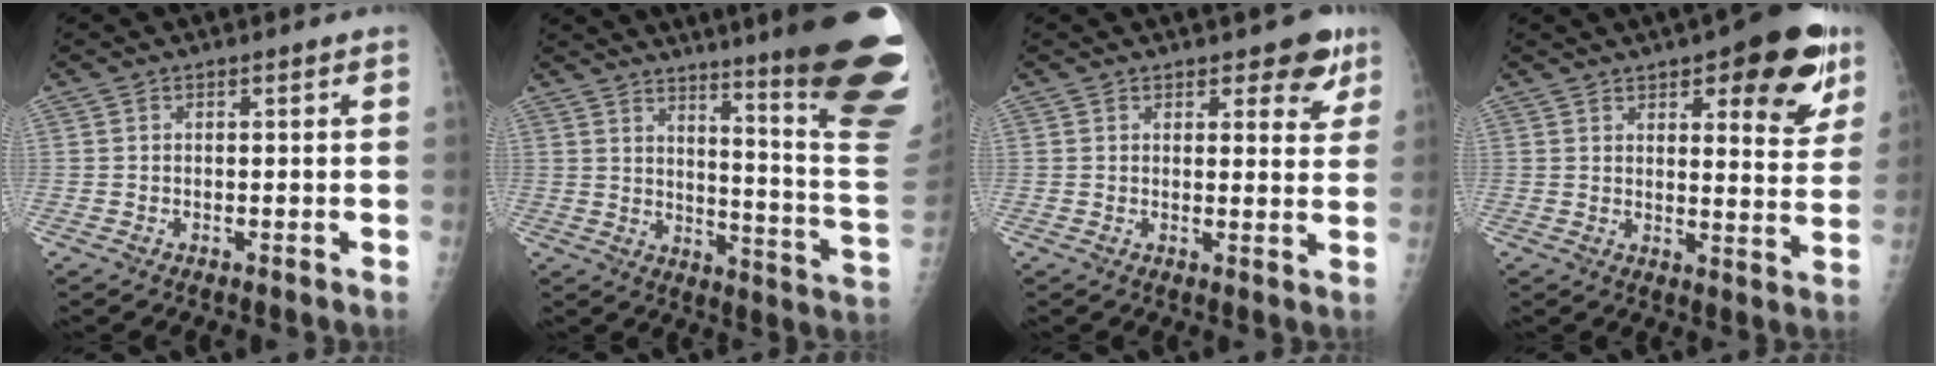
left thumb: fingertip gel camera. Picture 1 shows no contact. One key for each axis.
{"total": 27.4, "fx": 17.8, "fy": 2.4, "fz": 20.8, "tx": -0.199, "ty": -0.116, "tz": 0.233}
{"total": 5.7, "fx": 3.7, "fy": 2.8, "fz": 3.3, "tx": -0.004, "ty": -0.017, "tz": 0.043}
{"total": 16.4, "fx": 8.6, "fy": 5.9, "fz": 12.7, "tx": -0.115, "ty": -0.035, "tz": 0.107}